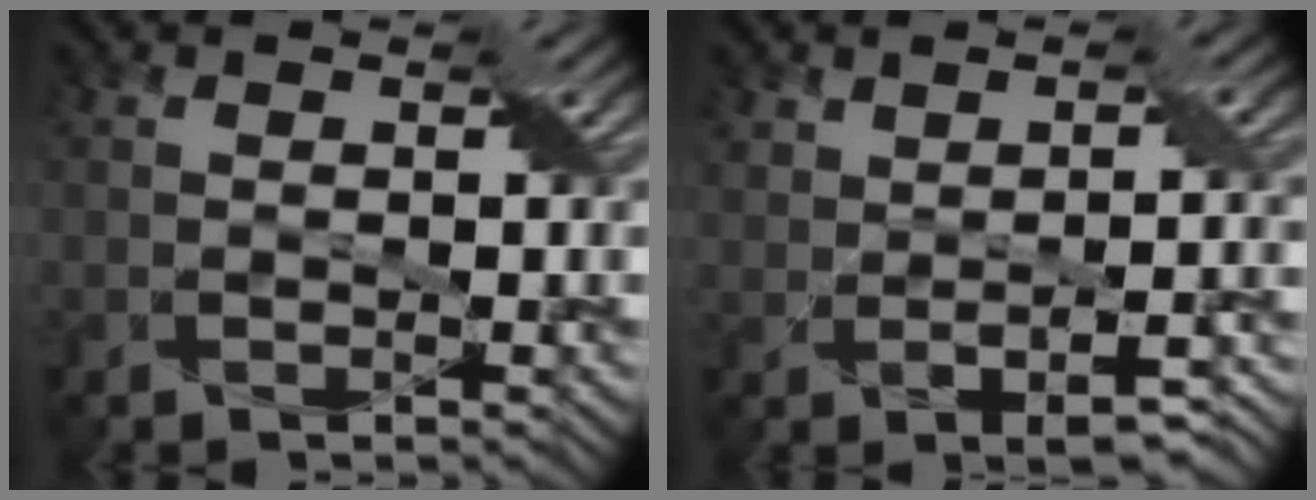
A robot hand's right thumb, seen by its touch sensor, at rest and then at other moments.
{"total": 5.7, "force": [-0.3, 2.8, 5.0], "torque": [-0.088, -0.003, 0.007]}